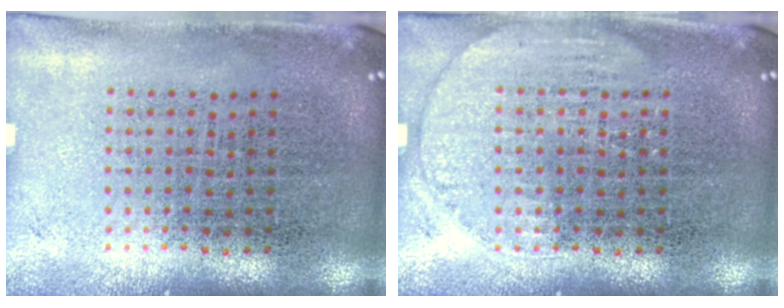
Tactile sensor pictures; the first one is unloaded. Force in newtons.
{"total": 1.6, "press": 1.6, "slide": 0.0}